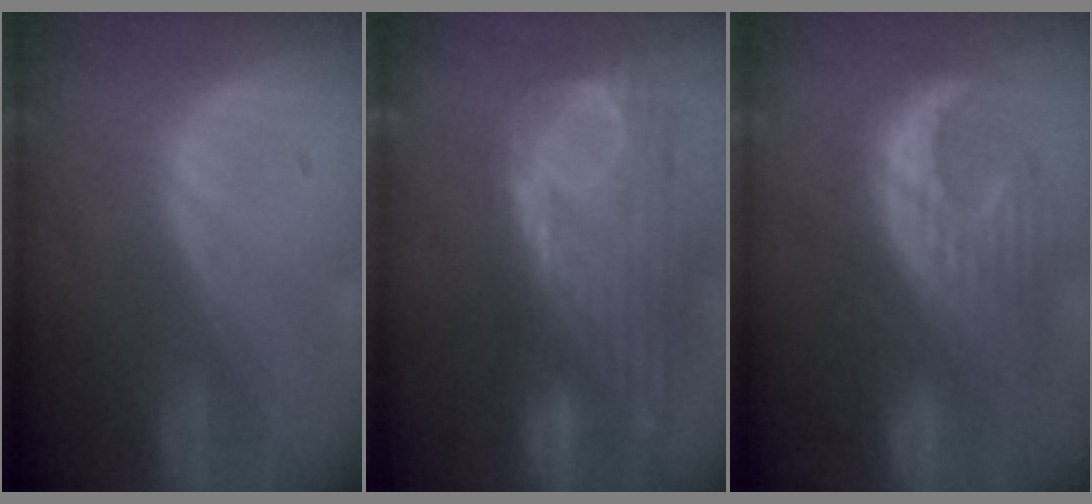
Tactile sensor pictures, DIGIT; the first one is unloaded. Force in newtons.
{"total": 12.7, "press": 10.6, "slide": 6.9}
{"total": 10.8, "press": 10.5, "slide": 2.8}